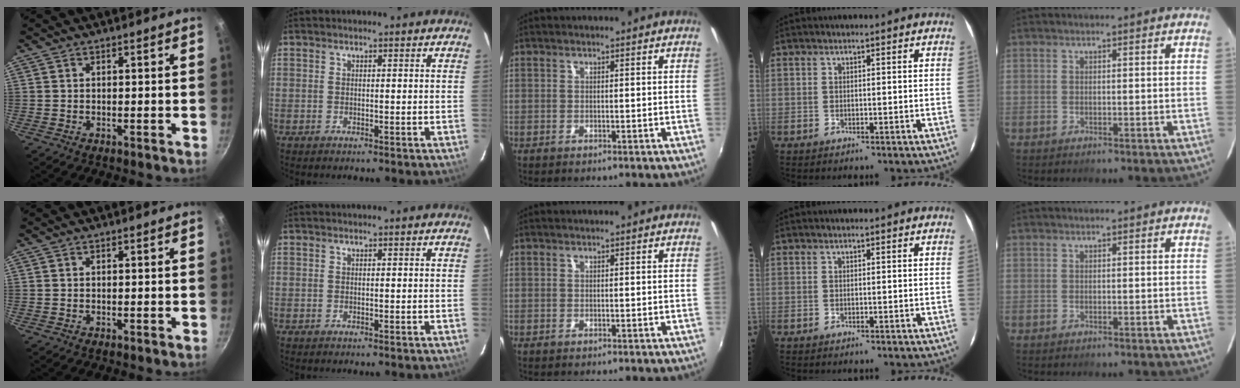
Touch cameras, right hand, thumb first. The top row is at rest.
{}